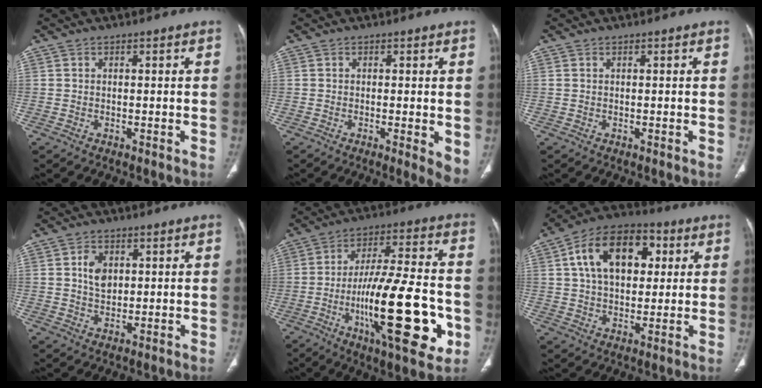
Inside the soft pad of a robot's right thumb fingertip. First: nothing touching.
{"total": 4.7, "force": [-0.4, 1.2, 4.5], "torque": [-0.061, -0.014, -0.010]}
{"total": 0.0}
{"total": 4.7, "force": [1.2, 3.4, 3.0], "torque": [-0.039, -0.006, 0.022]}
{"total": 24.5, "force": [-6.8, 7.2, 22.4], "torque": [-0.349, 0.014, -0.095]}
{"total": 17.7, "force": [4.9, 11.1, 12.9], "torque": [-0.183, 0.010, 0.075]}